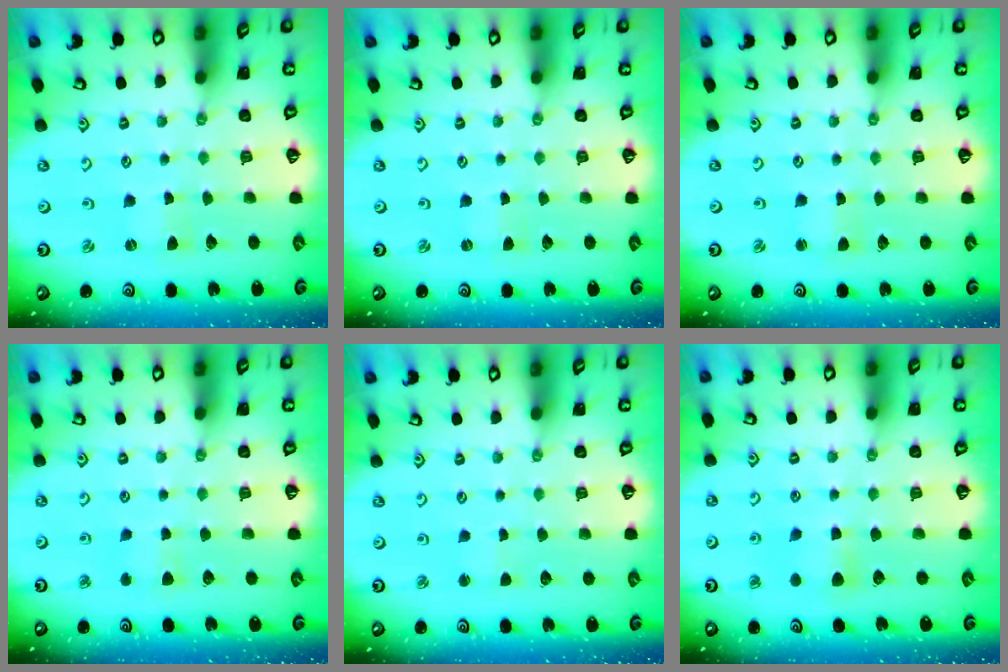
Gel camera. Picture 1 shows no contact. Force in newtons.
{"total": 0.0}
{"total": 2.0, "press": 2.0, "slide": 0.3}
{"total": 2.8, "press": 2.8, "slide": 0.5}
{"total": 1.3, "press": 1.3, "slide": 0.2}
{"total": 5.8, "press": 5.7, "slide": 0.8}